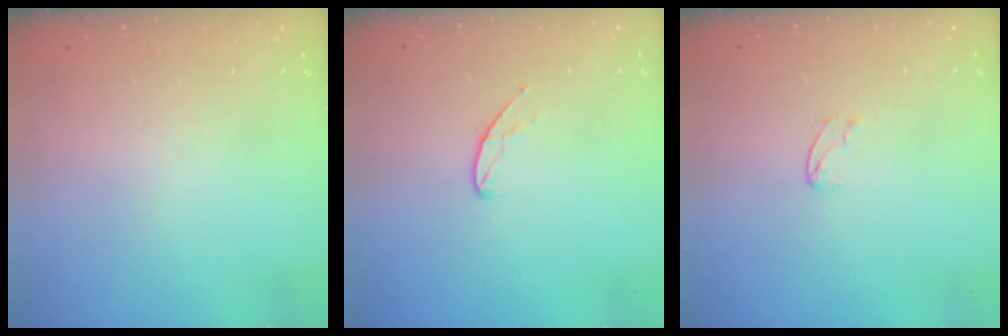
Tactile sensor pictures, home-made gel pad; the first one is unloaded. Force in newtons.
{"total": 6.9, "press": 6.9, "slide": 0.5}
{"total": 3.2, "press": 3.2, "slide": 0.3}